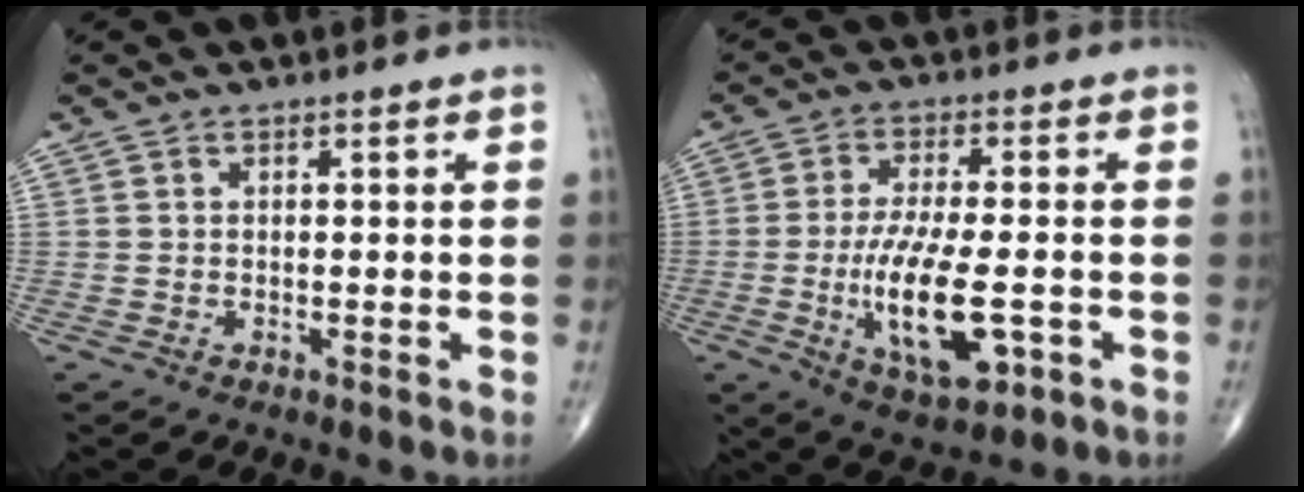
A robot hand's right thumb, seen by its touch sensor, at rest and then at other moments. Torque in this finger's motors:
{"motor_torque": [2.81, 2.20, 1.29, -0.18, 0.39]}